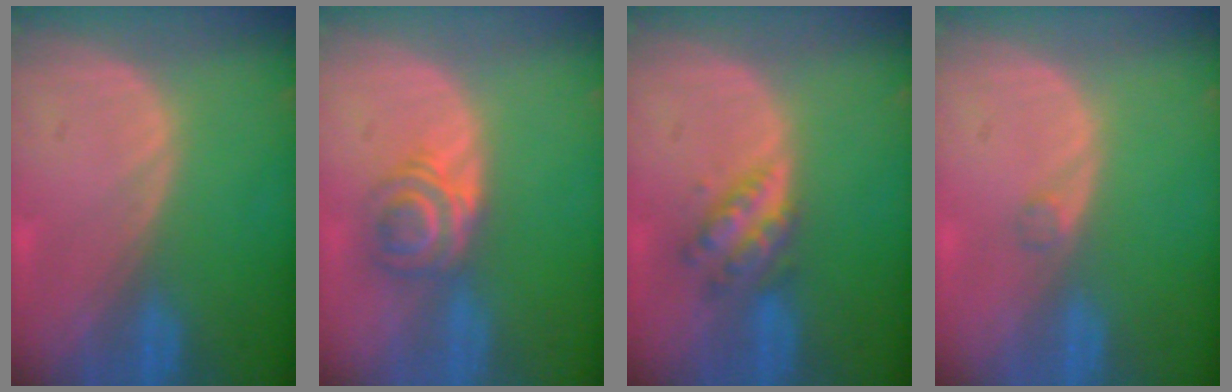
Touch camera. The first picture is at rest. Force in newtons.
{"total": 5.8, "press": 4.9, "slide": 3.2}
{"total": 4.6, "press": 4.6, "slide": 0.3}
{"total": 0.9, "press": 0.9, "slide": 0.1}